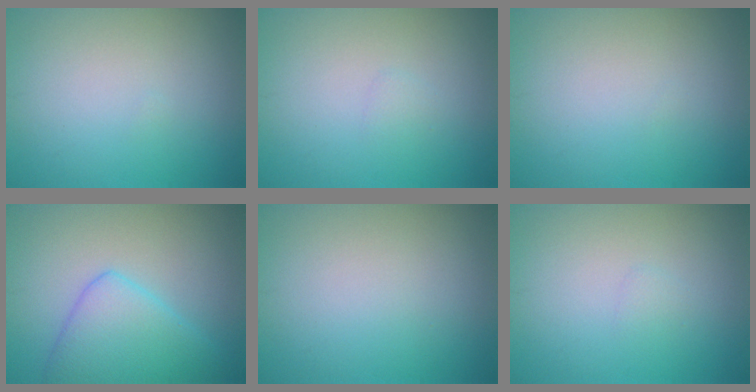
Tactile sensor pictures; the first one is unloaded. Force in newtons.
{"total": 0.6, "press": 0.5, "slide": 0.1}
{"total": 0.0}
{"total": 5.0, "press": 5.0, "slide": 0.4}
{"total": 0.0}
{"total": 0.6, "press": 0.5, "slide": 0.1}